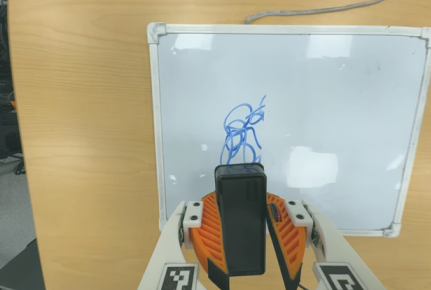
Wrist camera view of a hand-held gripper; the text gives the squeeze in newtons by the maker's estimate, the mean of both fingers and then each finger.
{"total": 10.1, "left": 10.5, "right": 9.7}